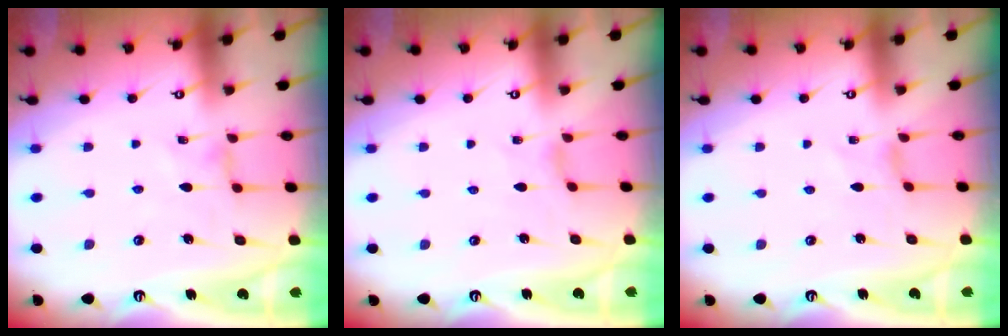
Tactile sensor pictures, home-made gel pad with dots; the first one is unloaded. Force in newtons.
{"total": 2.0, "press": 2.0, "slide": 0.2}
{"total": 0.0}